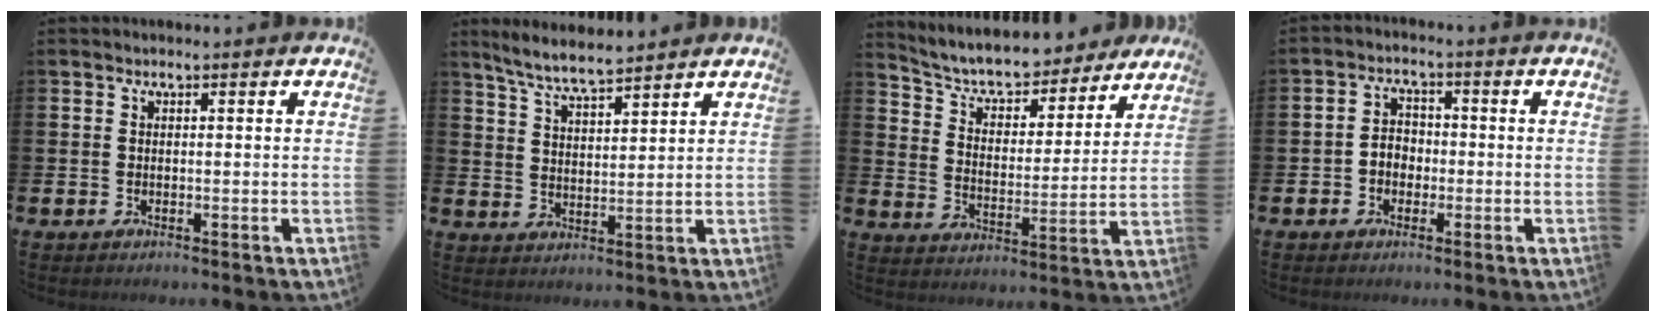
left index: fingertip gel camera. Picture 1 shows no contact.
{"total": 6.0, "force": [5.8, 0.4, 1.7], "torque": [-0.052, -0.024, 0.104]}
{"total": 6.8, "force": [6.2, 2.1, 1.5], "torque": [-0.056, -0.049, 0.103]}
{"total": 2.9, "force": [-1.1, 2.3, 1.2], "torque": [-0.017, 0.005, -0.029]}